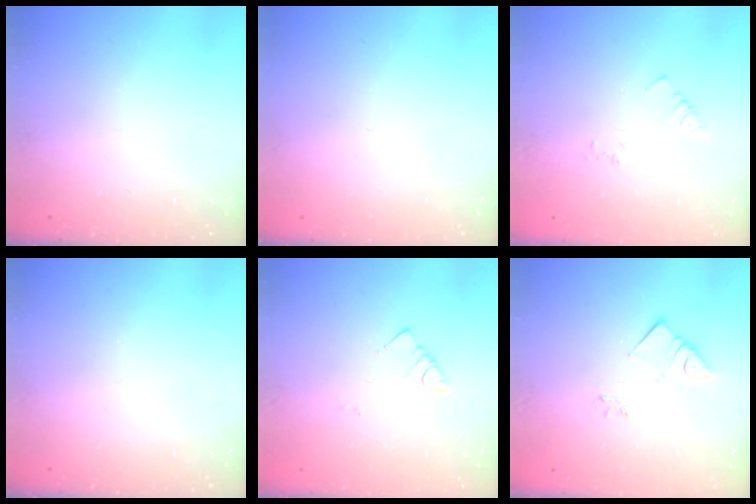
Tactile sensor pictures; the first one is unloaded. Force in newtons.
{"total": 0.0}
{"total": 3.3, "press": 3.3, "slide": 0.6}
{"total": 0.0}
{"total": 2.7, "press": 2.7, "slide": 0.6}
{"total": 3.3, "press": 3.3, "slide": 0.1}